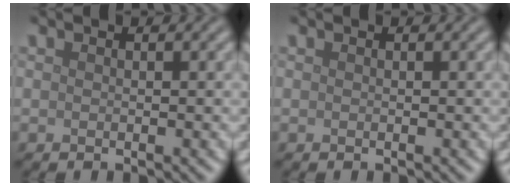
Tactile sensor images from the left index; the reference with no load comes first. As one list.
[{"total": 0.0}]